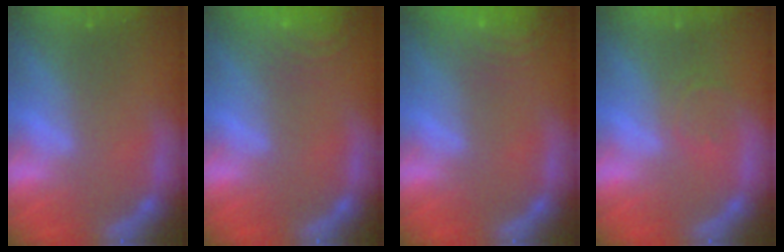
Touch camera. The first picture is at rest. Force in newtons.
{"total": 8.5}
{"total": 9.1}
{"total": 1.9}